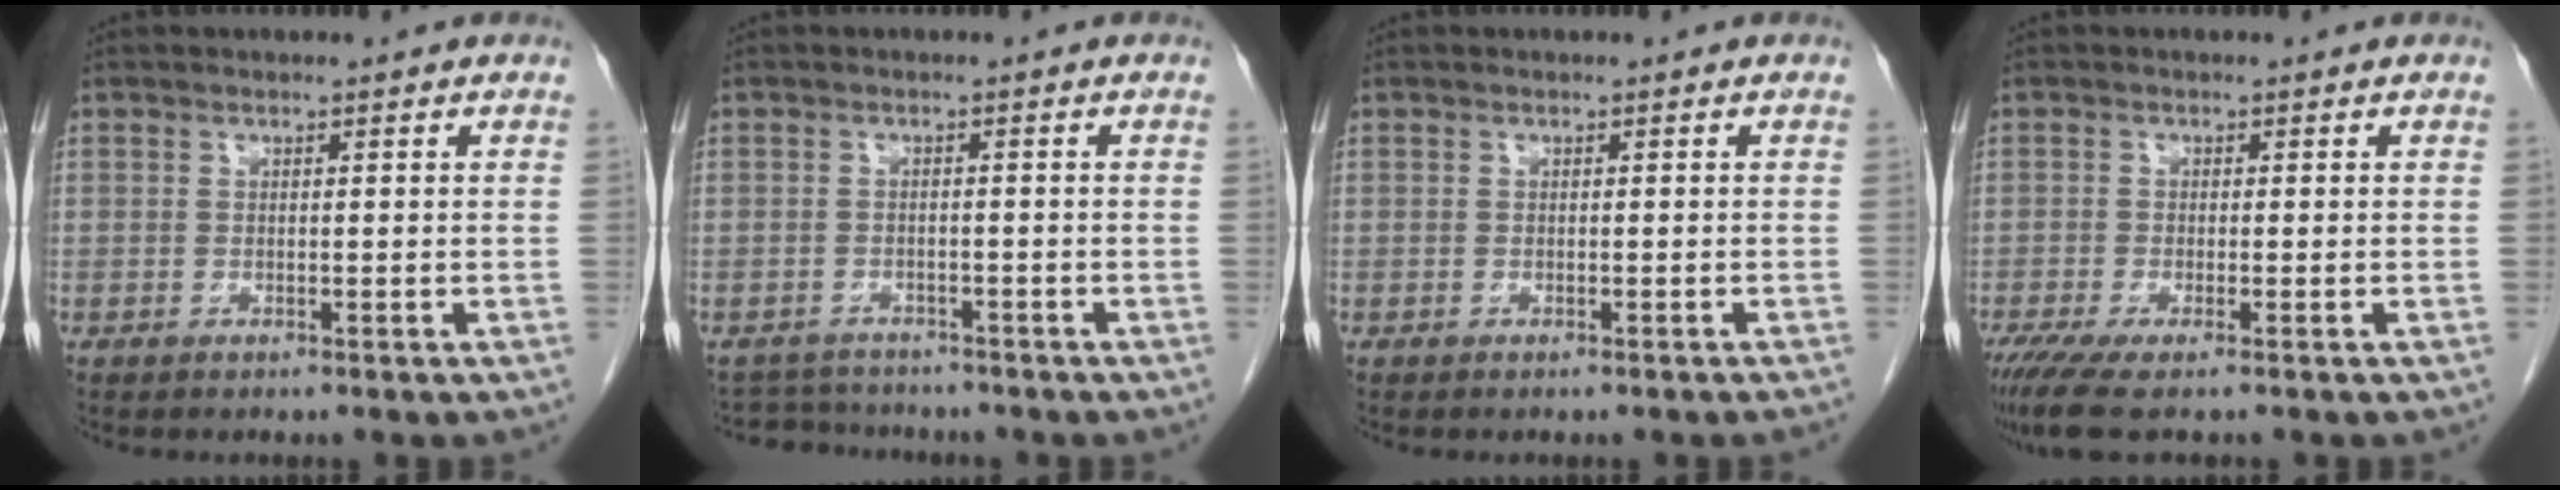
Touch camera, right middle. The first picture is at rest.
{"total": 4.4, "force": [-4.2, 1.2, -0.3], "torque": [0.005, 0.002, -0.064]}
{"total": 0.9, "force": [-0.8, -0.1, 0.4], "torque": [-0.005, 0.002, -0.012]}
{"total": 4.9, "force": [-3.4, 0.4, 3.5], "torque": [-0.061, -0.014, -0.061]}